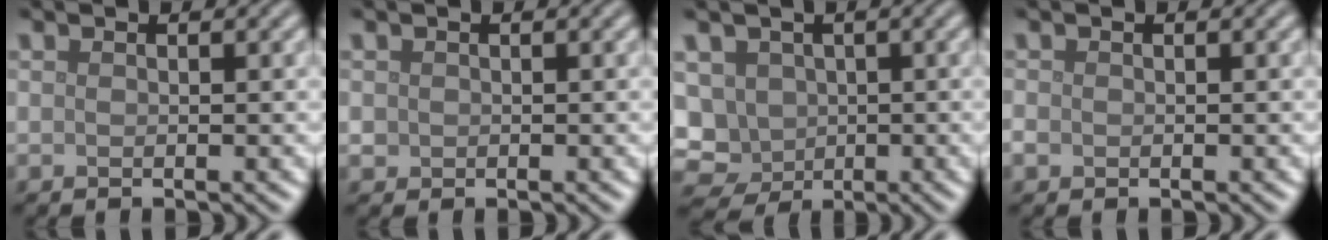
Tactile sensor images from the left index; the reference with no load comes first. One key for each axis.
{"total": 0.6, "fx": 0.0, "fy": 0.6, "fz": 0.1, "tx": 0.001, "ty": -0.001, "tz": 0.000}
{"total": 8.4, "fx": -1.2, "fy": 7.5, "fz": 3.6, "tx": -0.069, "ty": -0.002, "tz": -0.041}
{"total": 0.7, "fx": -0.3, "fy": 0.6, "fz": 0.2, "tx": -0.003, "ty": -0.003, "tz": -0.007}